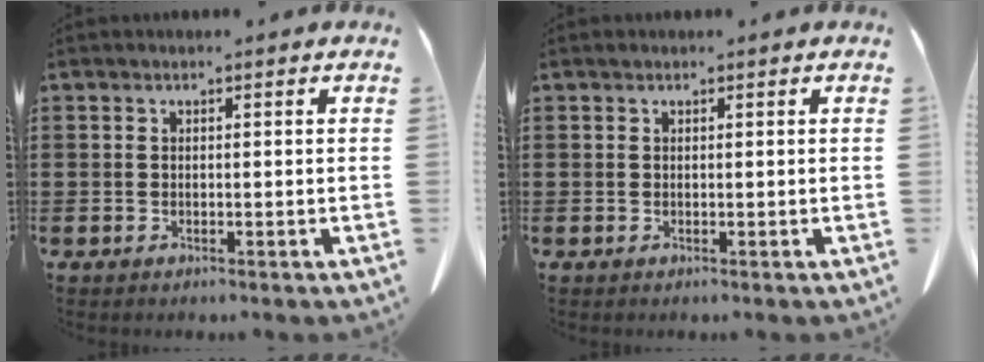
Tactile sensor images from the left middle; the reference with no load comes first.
{"total": 0.0}